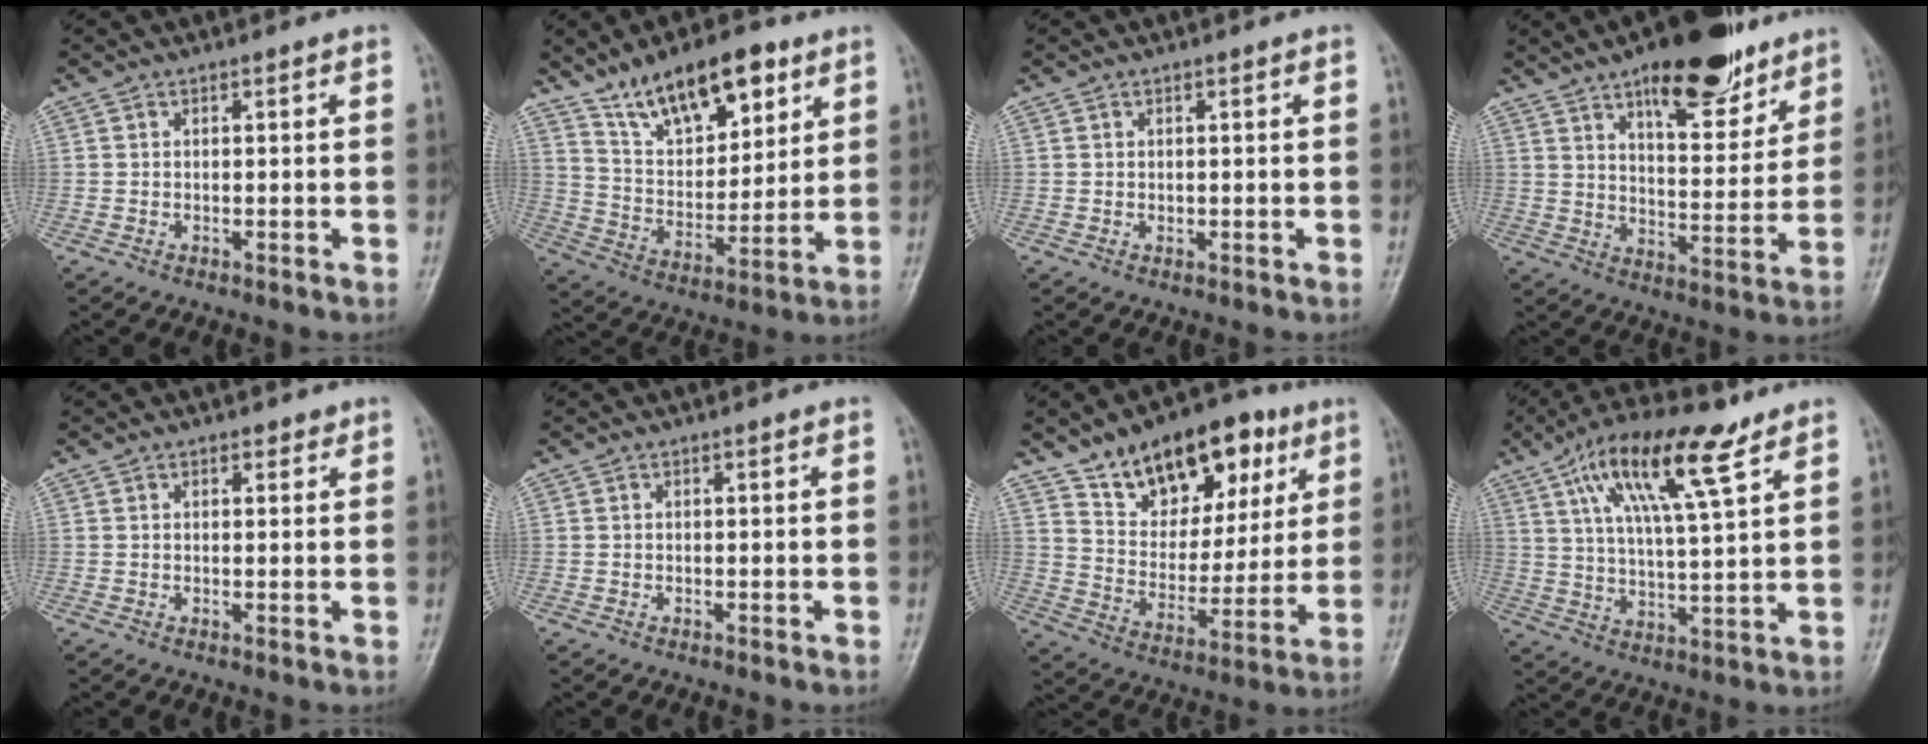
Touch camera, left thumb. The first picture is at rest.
{"total": 16.2, "force": [10.1, 7.4, 10.3], "torque": [-0.127, -0.048, 0.179]}
{"total": 0.0}
{"total": 16.8, "force": [11.0, 6.6, 10.8], "torque": [-0.116, -0.057, 0.168]}
{"total": 1.1, "force": [0.9, 0.6, 0.1], "torque": [0.006, -0.006, 0.007]}
{"total": 0.0}
{"total": 19.4, "force": [11.1, 11.0, 11.6], "torque": [-0.125, -0.040, 0.183]}
{"total": 15.8, "force": [8.4, 4.4, 12.7], "torque": [-0.213, -0.016, 0.146]}